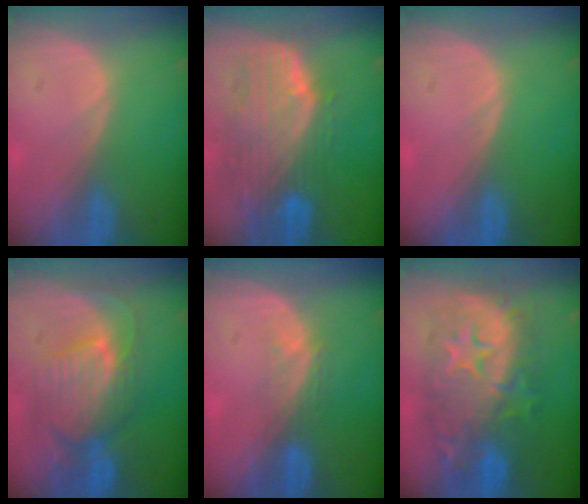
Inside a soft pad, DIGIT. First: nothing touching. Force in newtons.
{"total": 10.3, "press": 9.0, "slide": 5.1}
{"total": 0.0}
{"total": 9.3, "press": 8.7, "slide": 3.3}
{"total": 2.9, "press": 2.4, "slide": 1.7}
{"total": 12.6, "press": 12.6, "slide": 1.1}